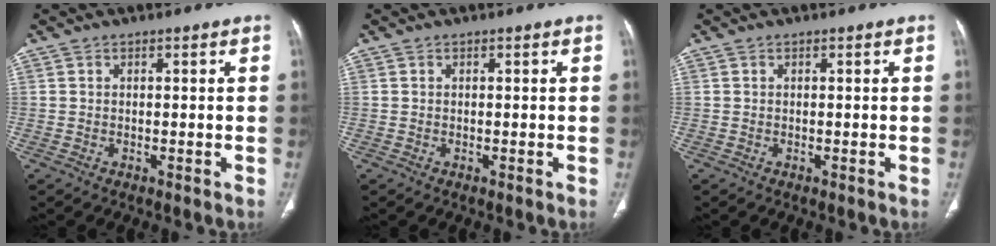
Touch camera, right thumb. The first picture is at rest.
{"total": 0.0}
{"total": 0.0}